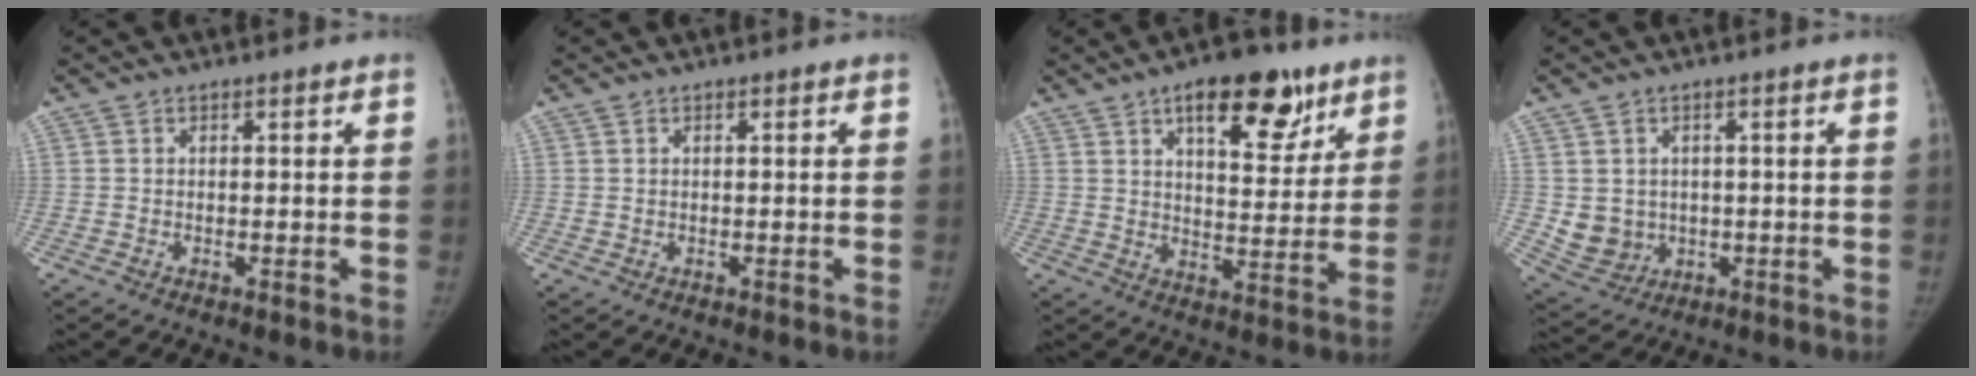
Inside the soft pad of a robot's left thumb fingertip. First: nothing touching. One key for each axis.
{"total": 0.0}
{"total": 15.3, "fx": 8.8, "fy": 7.0, "fz": 10.4, "tx": -0.098, "ty": -0.035, "tz": 0.129}
{"total": 6.2, "fx": 0.1, "fy": 5.6, "fz": 2.7, "tx": -0.030, "ty": -0.006, "tz": 0.023}